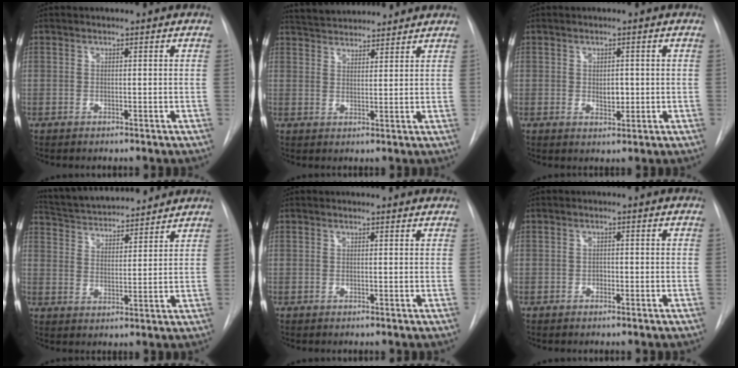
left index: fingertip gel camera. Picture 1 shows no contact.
{"total": 9.1, "force": [8.6, 1.9, 2.4], "torque": [-0.040, 0.021, 0.130]}
{"total": 2.3, "force": [-0.8, 1.3, 1.7], "torque": [-0.024, -0.010, -0.007]}
{"total": 15.1, "force": [14.0, 2.5, 5.1], "torque": [-0.089, 0.018, 0.221]}
{"total": 2.3, "force": [2.2, 0.5, 0.3], "torque": [-0.009, 0.003, 0.014]}
{"total": 1.2, "force": [-1.0, 0.4, 0.3], "torque": [-0.001, -0.004, -0.017]}